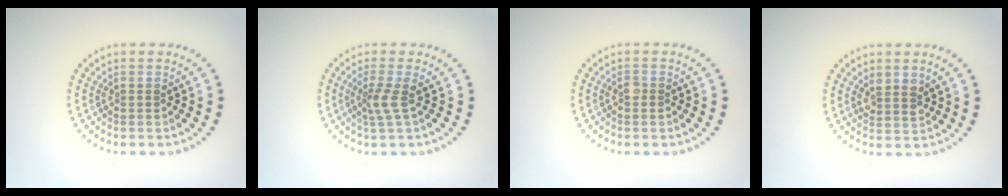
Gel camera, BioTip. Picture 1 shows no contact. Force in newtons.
{"total": 2.0, "press": 1.4, "slide": 1.4}
{"total": 0.6, "press": 0.5, "slide": 0.3}
{"total": 1.7, "press": 1.5, "slide": 0.8}